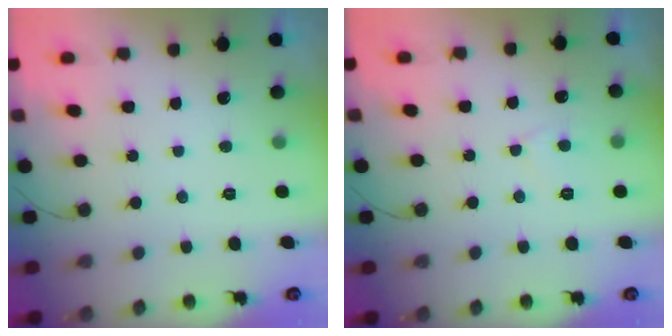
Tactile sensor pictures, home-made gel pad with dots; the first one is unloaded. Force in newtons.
{"total": 3.7, "press": 3.7, "slide": 0.4}